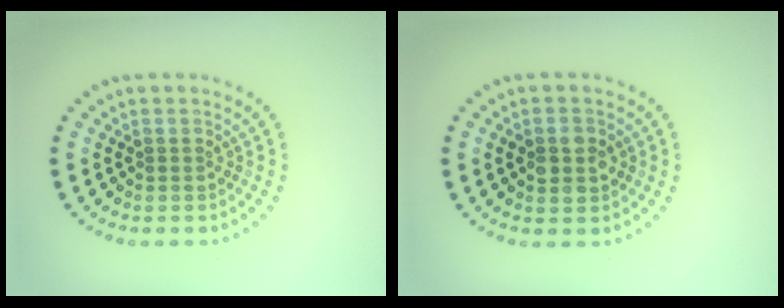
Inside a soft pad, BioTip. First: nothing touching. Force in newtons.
{"total": 2.4, "press": 2.4, "slide": 0.1}